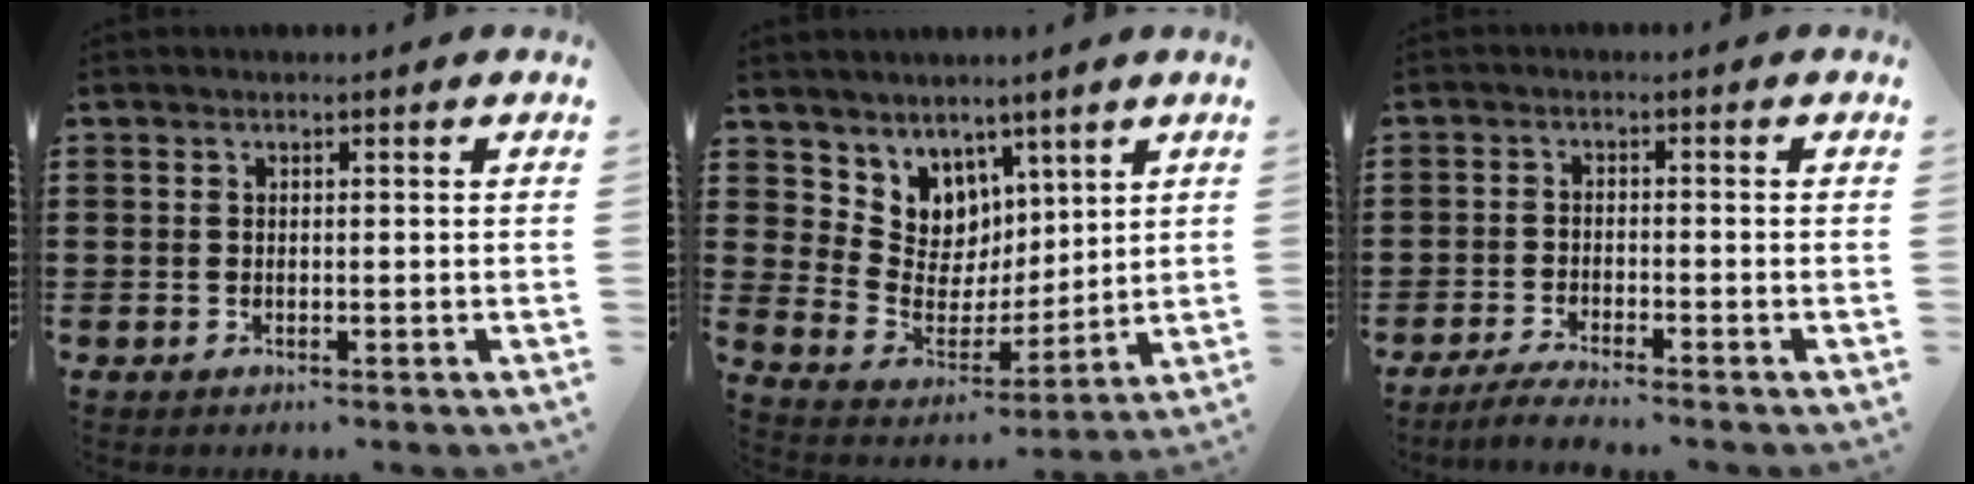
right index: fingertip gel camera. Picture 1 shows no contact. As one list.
[{"total": 6.6, "force": [4.4, 4.9, -0.7], "torque": [-0.040, -0.049, 0.084]}, {"total": 2.6, "force": [-2.5, -0.3, 0.7], "torque": [-0.012, 0.002, -0.050]}]